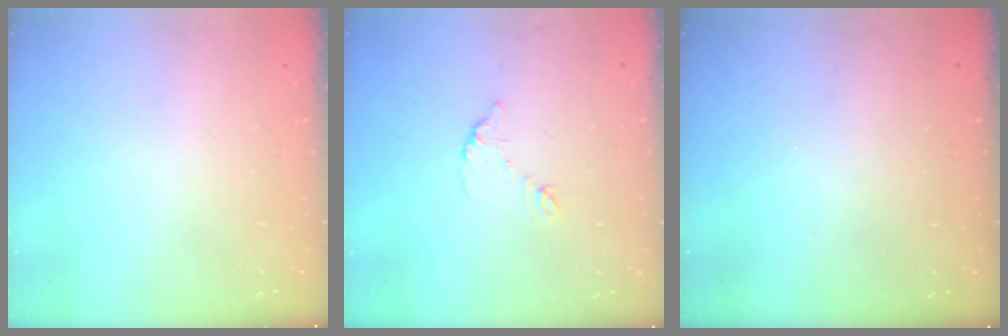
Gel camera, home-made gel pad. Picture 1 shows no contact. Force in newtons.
{"total": 7.5, "press": 7.5, "slide": 0.2}
{"total": 3.0, "press": 3.0, "slide": 0.3}